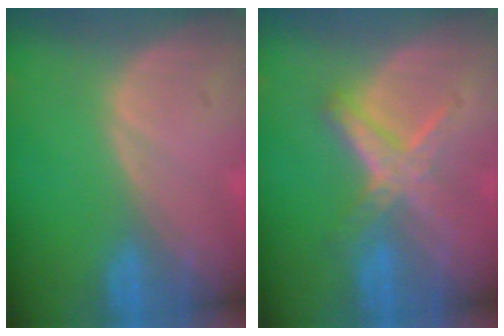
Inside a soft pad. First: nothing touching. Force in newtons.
{"total": 5.8, "press": 5.4, "slide": 2.1}